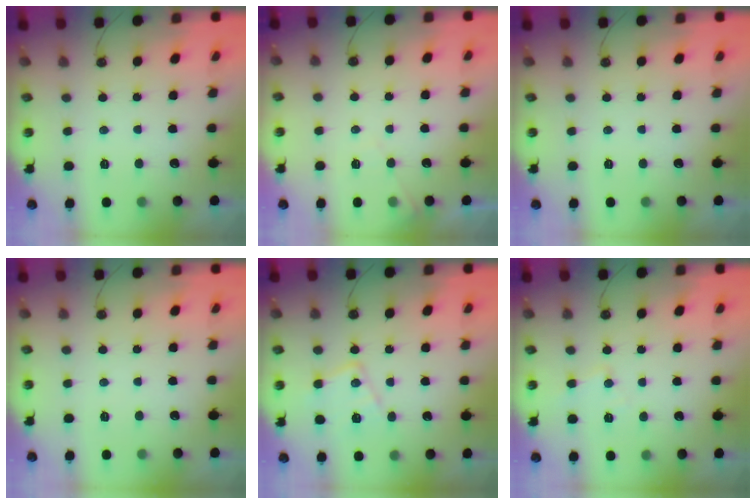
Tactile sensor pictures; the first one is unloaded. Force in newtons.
{"total": 5.4, "press": 5.3, "slide": 0.8}
{"total": 0.0}
{"total": 2.8, "press": 2.8, "slide": 0.5}
{"total": 13.0, "press": 13.0, "slide": 0.9}
{"total": 5.8, "press": 5.7, "slide": 0.5}